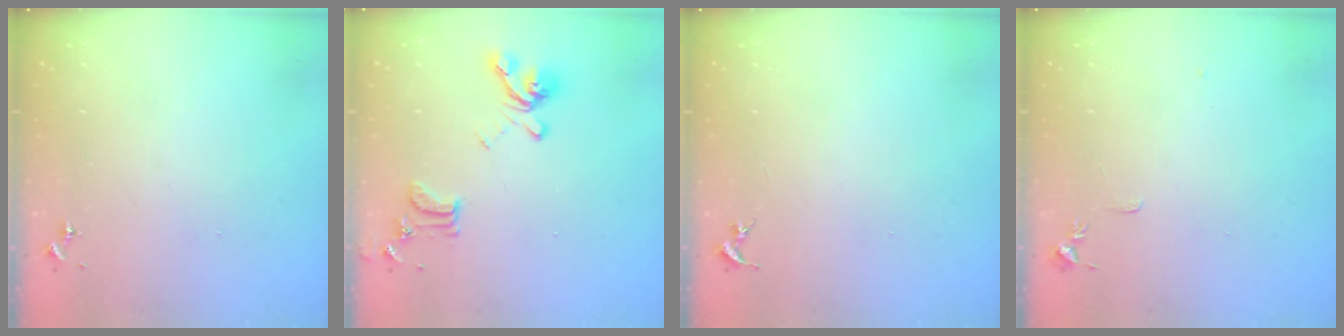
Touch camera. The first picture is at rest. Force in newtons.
{"total": 15.5, "press": 15.4, "slide": 1.5}
{"total": 0.0}
{"total": 4.4, "press": 4.4, "slide": 0.6}